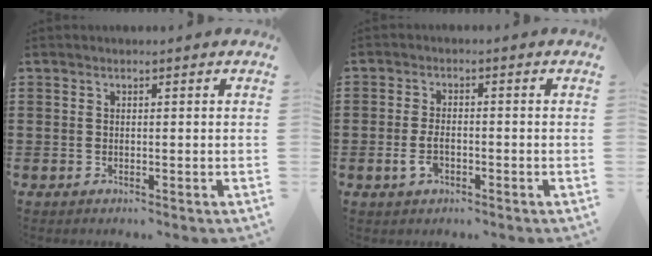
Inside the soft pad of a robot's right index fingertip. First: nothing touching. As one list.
[{"total": 3.5, "force": [-1.1, 1.7, 2.8], "torque": [-0.066, -0.006, -0.022]}]